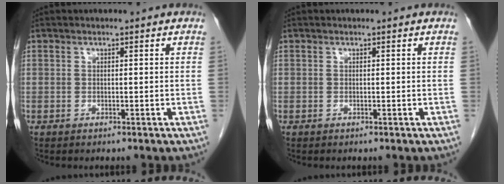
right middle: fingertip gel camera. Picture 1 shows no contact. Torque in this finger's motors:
{"motor_torque": [0.15, -0.11, 0.01, 0.01]}